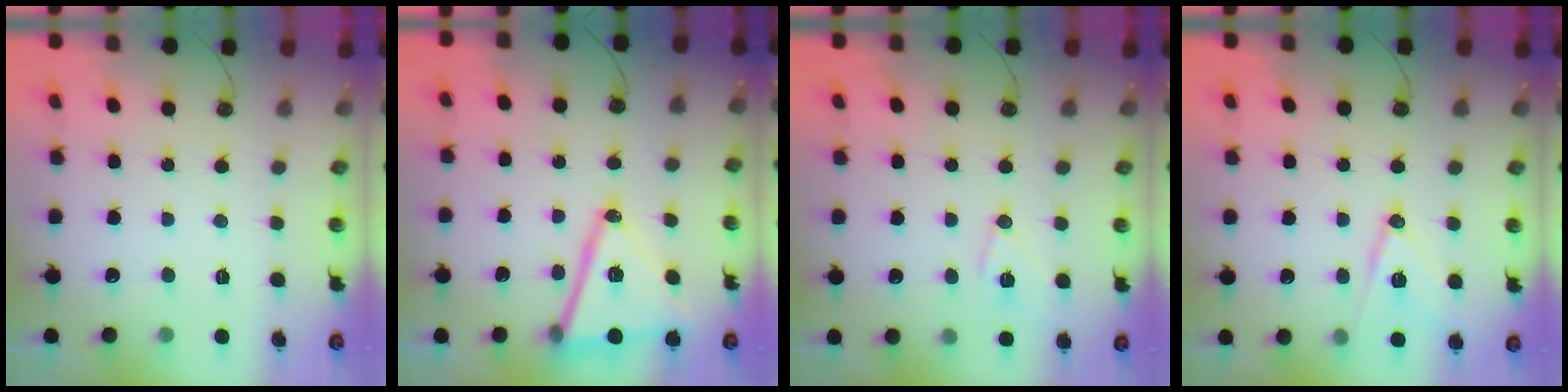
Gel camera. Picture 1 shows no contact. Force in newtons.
{"total": 16.1, "press": 15.6, "slide": 3.7}
{"total": 8.8, "press": 8.1, "slide": 3.6}
{"total": 12.7, "press": 12.2, "slide": 3.3}